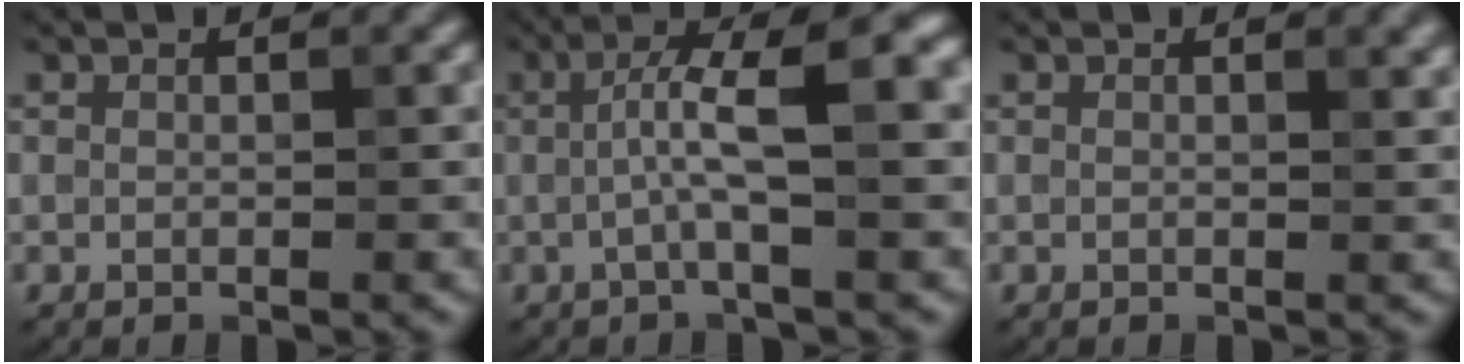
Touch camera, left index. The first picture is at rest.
{"total": 6.3, "force": [0.1, 1.1, 6.2], "torque": [-0.108, 0.021, -0.007]}
{"total": 1.0, "force": [0.5, 0.2, 0.9], "torque": [-0.010, 0.001, 0.007]}